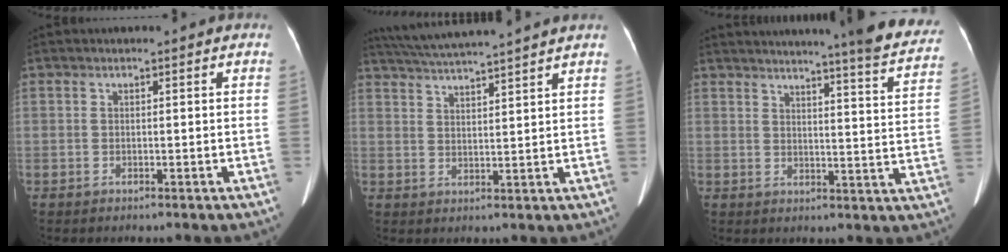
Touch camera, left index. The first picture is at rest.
{"total": 10.3, "force": [9.2, -1.4, 4.4], "torque": [-0.087, 0.015, 0.142]}
{"total": 19.3, "force": [17.3, 0.3, 8.5], "torque": [-0.106, -0.061, 0.194]}